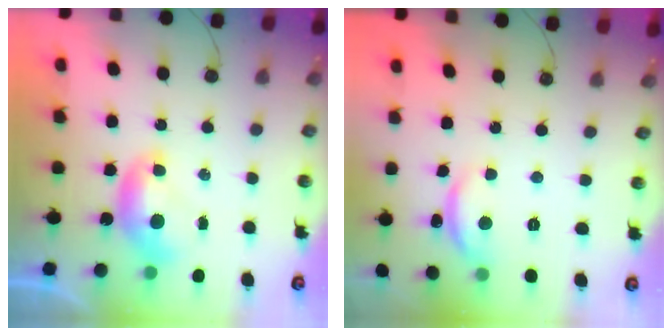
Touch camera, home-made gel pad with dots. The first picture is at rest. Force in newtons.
{"total": 5.2, "press": 5.2, "slide": 0.6}